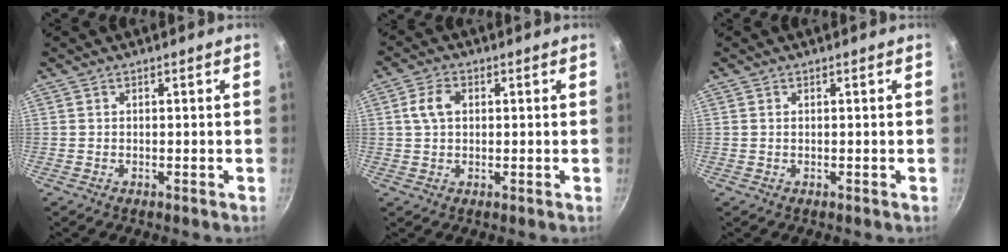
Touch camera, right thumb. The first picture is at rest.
{"total": 4.7, "force": [1.0, 3.2, 3.3], "torque": [-0.067, 0.009, 0.017]}
{"total": 0.0}